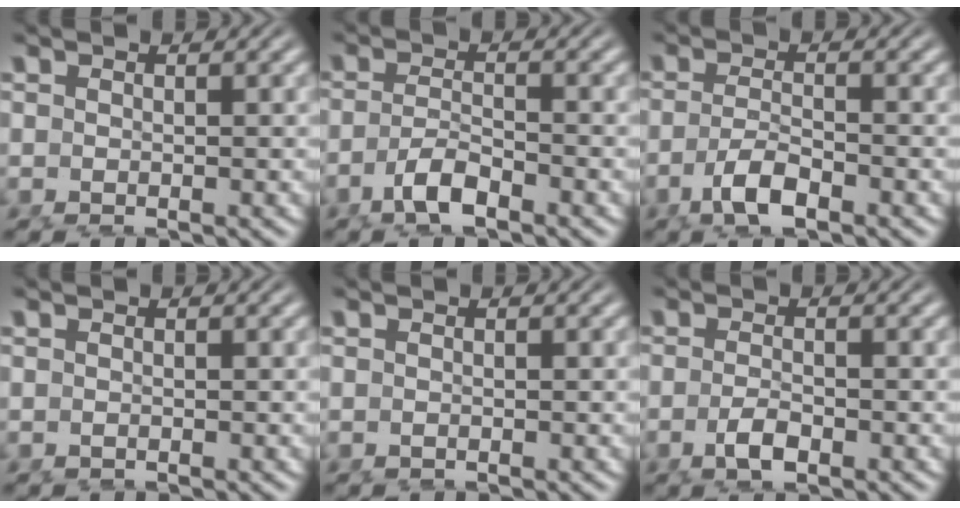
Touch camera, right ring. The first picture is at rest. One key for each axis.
{"total": 2.4, "fx": -1.7, "fy": 0.3, "fz": 1.7, "tx": -0.029, "ty": -0.010, "tz": -0.022}
{"total": 2.7, "fx": -1.6, "fy": 0.3, "fz": 2.1, "tx": -0.041, "ty": -0.014, "tz": -0.020}
{"total": 0.0}
{"total": 0.0}
{"total": 1.6, "fx": -1.0, "fy": 0.0, "fz": 1.3, "tx": -0.022, "ty": -0.004, "tz": -0.015}